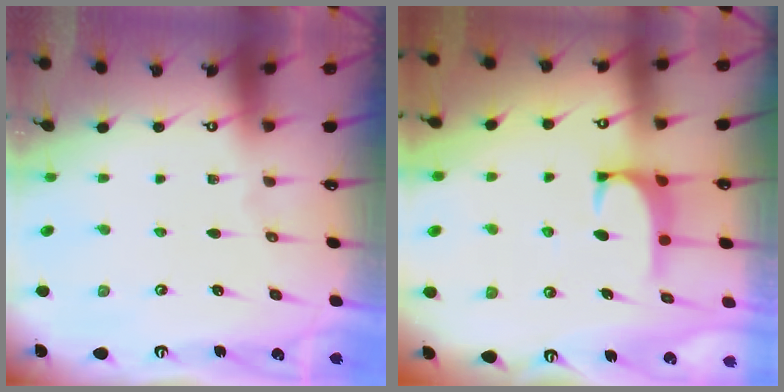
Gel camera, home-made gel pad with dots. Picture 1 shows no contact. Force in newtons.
{"total": 1.3, "press": 1.1, "slide": 0.6}